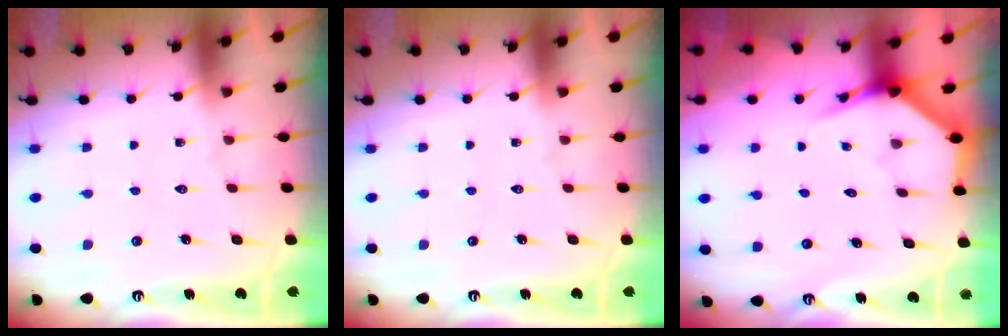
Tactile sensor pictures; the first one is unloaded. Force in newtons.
{"total": 0.0}
{"total": 3.9, "press": 3.9, "slide": 0.2}